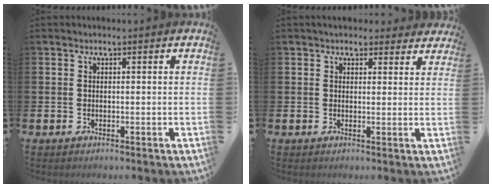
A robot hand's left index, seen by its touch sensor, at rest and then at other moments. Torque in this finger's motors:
{"motor_torque": [1.05, -1.09, 0.04, 0.06]}